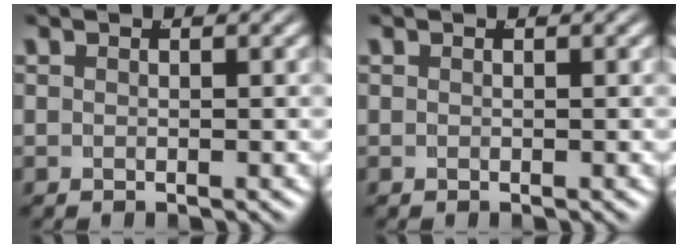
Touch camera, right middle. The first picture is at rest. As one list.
[{"total": 0.0}]